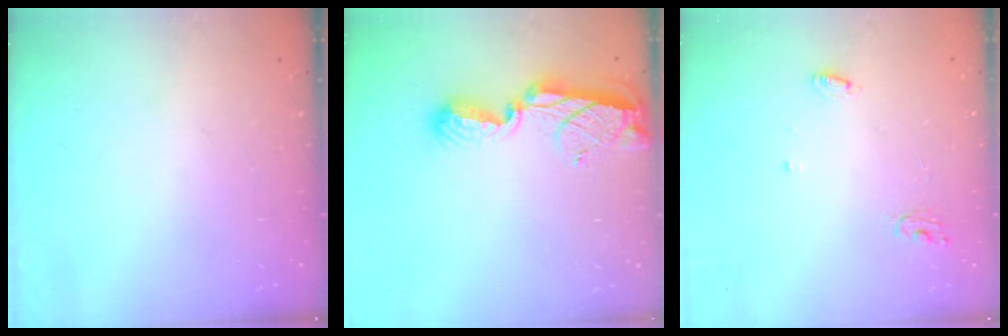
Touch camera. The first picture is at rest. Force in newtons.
{"total": 9.6, "press": 9.6, "slide": 1.2}
{"total": 5.1, "press": 5.1, "slide": 0.4}